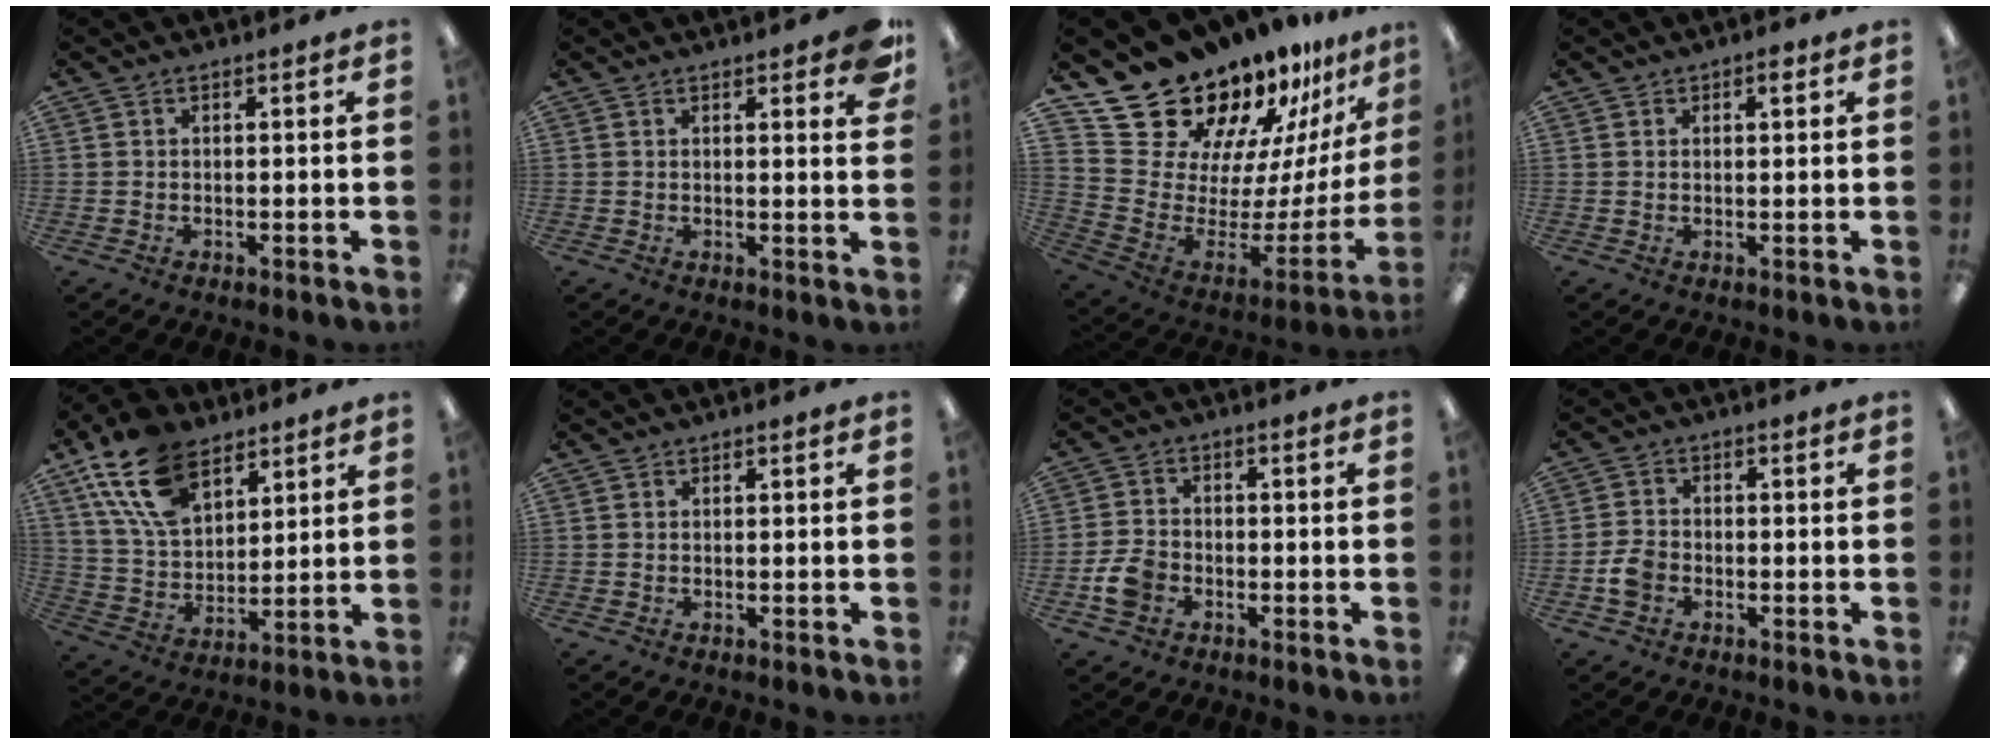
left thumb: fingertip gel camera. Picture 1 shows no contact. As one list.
[{"total": 4.9, "force": [3.3, 1.3, 3.4], "torque": [-0.034, -0.017, 0.049]}, {"total": 19.2, "force": [17.2, 7.3, 4.2], "torque": [-0.068, -0.163, 0.323]}, {"total": 2.0, "force": [1.3, 1.2, 1.1], "torque": [-0.006, -0.001, 0.018]}, {"total": 18.0, "force": [10.5, 10.6, 10.0], "torque": [-0.210, -0.031, 0.196]}, {"total": 0.0}, {"total": 6.4, "force": [-2.4, 4.8, 3.5], "torque": [-0.072, 0.014, -0.044]}, {"total": 4.8, "force": [-1.8, 3.6, 2.6], "torque": [-0.055, 0.010, -0.036]}]